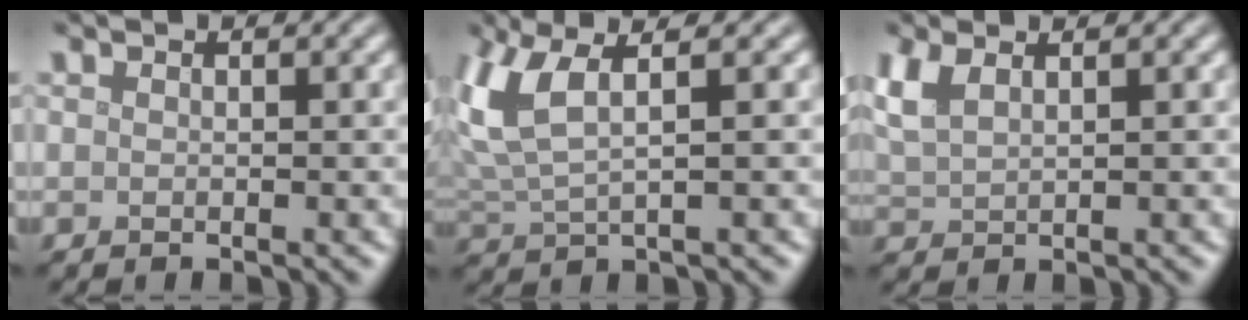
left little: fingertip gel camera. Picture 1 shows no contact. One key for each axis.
{"total": 5.8, "fx": 2.5, "fy": 2.0, "fz": 4.8, "tx": -0.124, "ty": 0.009, "tz": 0.052}
{"total": 3.0, "fx": 1.8, "fy": 1.3, "fz": 2.0, "tx": -0.056, "ty": 0.010, "tz": 0.040}